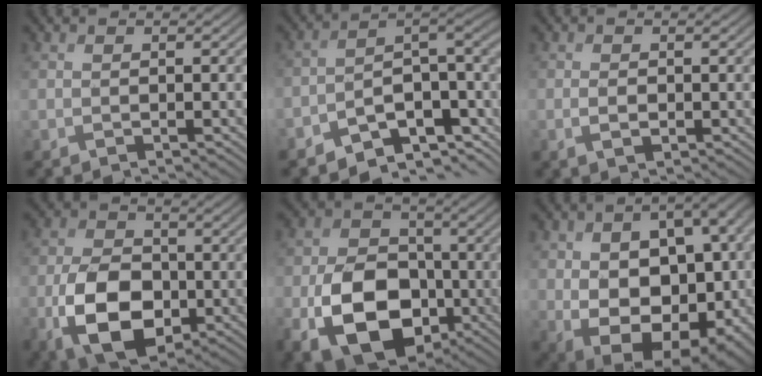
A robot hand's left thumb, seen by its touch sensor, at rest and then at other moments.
{"total": 9.7, "force": [-4.3, 4.9, 7.1], "torque": [-0.105, -0.019, -0.076]}
{"total": 1.2, "force": [-0.5, 0.8, 0.8], "torque": [-0.019, -0.003, -0.007]}
{"total": 11.1, "force": [-3.1, 7.1, 7.9], "torque": [-0.179, -0.019, -0.063]}
{"total": 13.5, "force": [-4.6, 9.5, 8.5], "torque": [-0.173, -0.033, -0.092]}
{"total": 19.7, "force": [-0.3, 13.4, 14.5], "torque": [-0.222, -0.039, 0.051]}